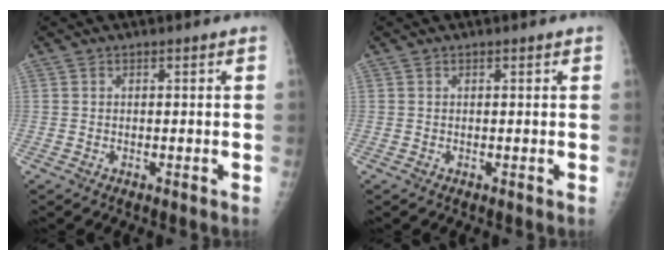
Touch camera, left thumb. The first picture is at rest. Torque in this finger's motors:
{"motor_torque": [0.12, 0.26, -0.10, -0.07, -0.02]}